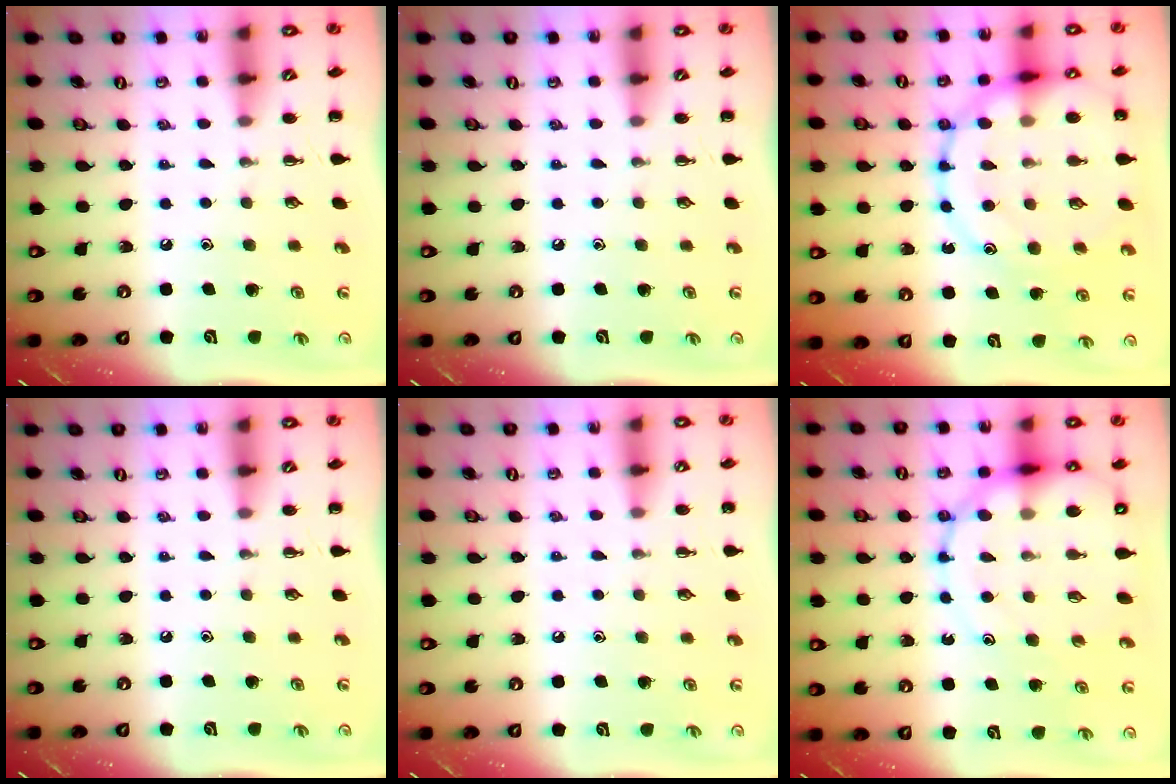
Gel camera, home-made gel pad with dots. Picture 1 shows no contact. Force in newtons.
{"total": 0.0}
{"total": 21.0, "press": 20.9, "slide": 1.4}
{"total": 0.0}
{"total": 4.1, "press": 3.8, "slide": 1.5}
{"total": 16.5, "press": 16.0, "slide": 3.7}